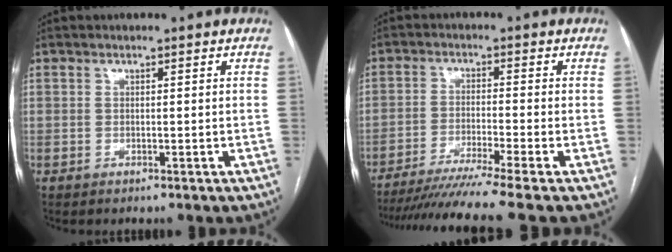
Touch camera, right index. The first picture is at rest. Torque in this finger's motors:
{"motor_torque": [1.37, -0.61, 0.45, 0.11]}